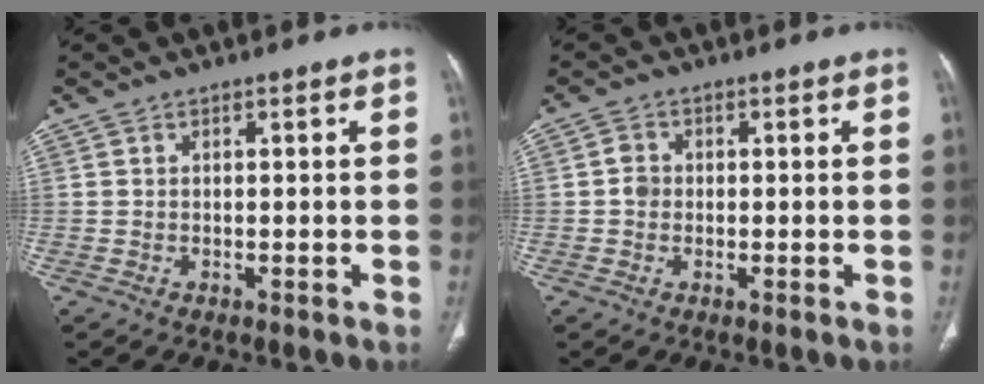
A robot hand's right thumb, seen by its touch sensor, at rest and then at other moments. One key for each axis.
{"total": 2.3, "fx": -0.2, "fy": 1.9, "fz": 1.1, "tx": -0.013, "ty": 0.006, "tz": -0.007}